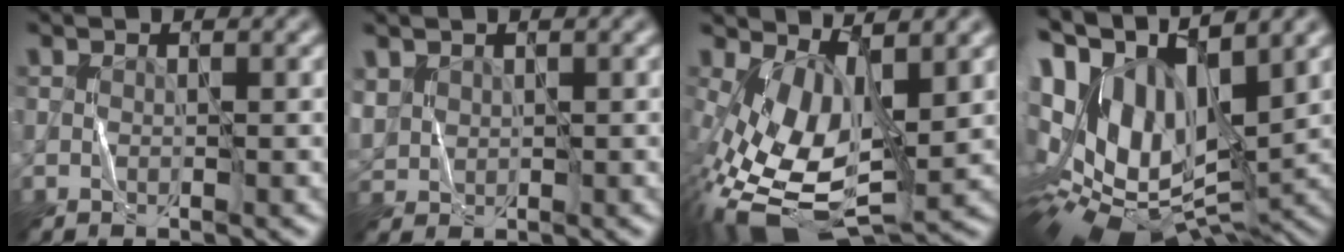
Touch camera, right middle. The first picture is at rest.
{"total": 2.0, "force": [1.0, 1.6, 0.7], "torque": [-0.023, 0.001, 0.026]}
{"total": 9.9, "force": [-0.6, 4.9, 8.6], "torque": [-0.179, -0.014, -0.007]}
{"total": 15.6, "force": [3.7, 7.9, 13.0], "torque": [-0.227, 0.008, 0.085]}